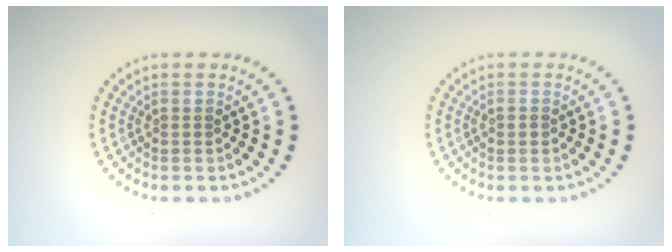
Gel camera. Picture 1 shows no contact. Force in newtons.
{"total": 0.9, "press": 0.9, "slide": 0.1}